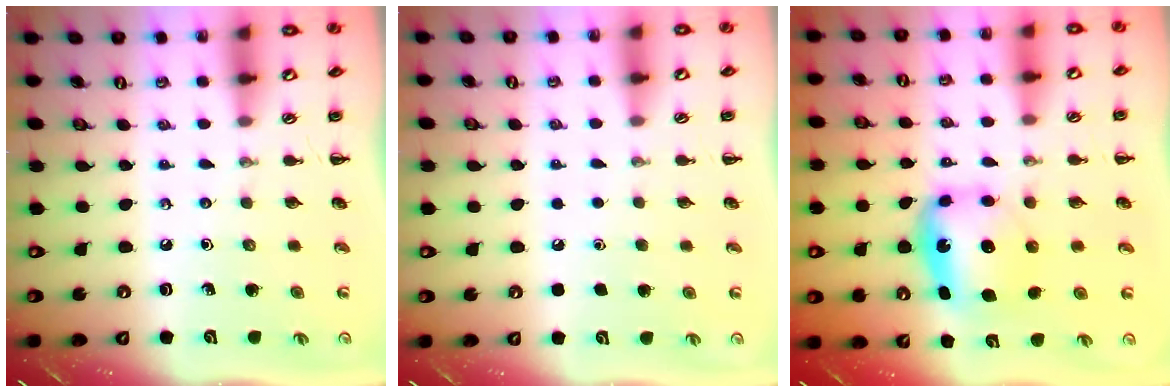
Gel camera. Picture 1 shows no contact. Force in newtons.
{"total": 1.8, "press": 1.8, "slide": 0.1}
{"total": 6.0, "press": 6.0, "slide": 1.1}